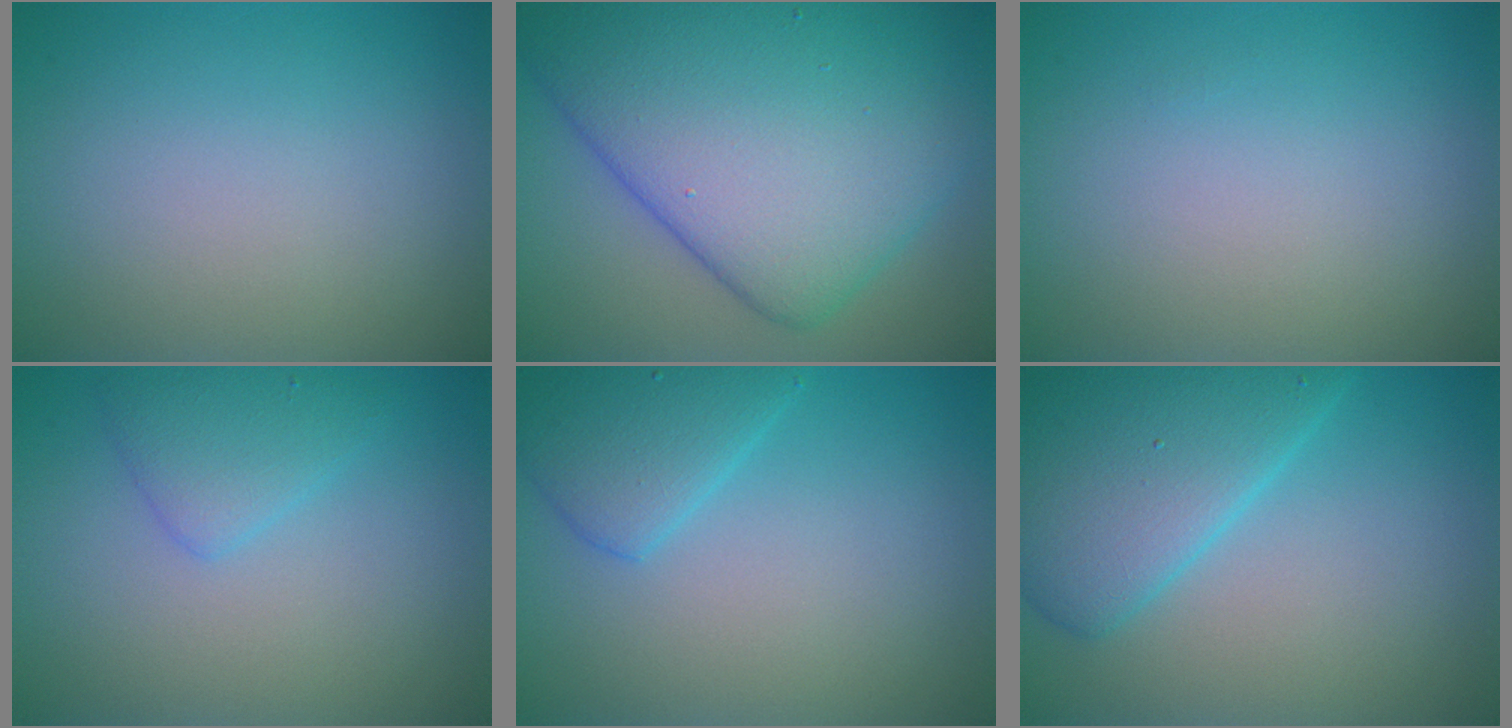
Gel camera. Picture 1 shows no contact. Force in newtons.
{"total": 14.2, "press": 14.2, "slide": 0.4}
{"total": 0.0}
{"total": 2.5, "press": 2.5, "slide": 0.1}
{"total": 3.7, "press": 3.7, "slide": 0.2}
{"total": 7.3, "press": 7.3, "slide": 0.3}